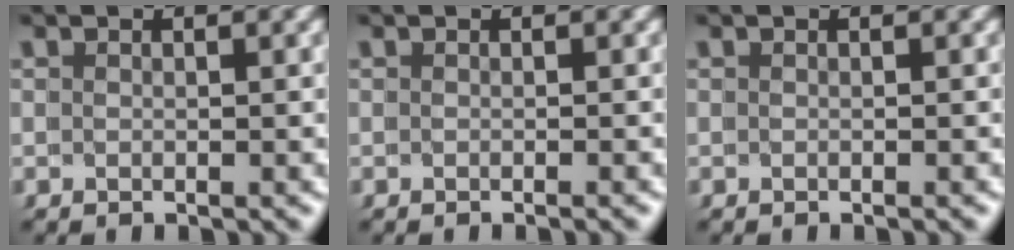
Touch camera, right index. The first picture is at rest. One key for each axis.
{"total": 0.6, "fx": -0.6, "fy": -0.2, "fz": 0.1, "tx": 0.002, "ty": 0.002, "tz": -0.009}
{"total": 0.0}